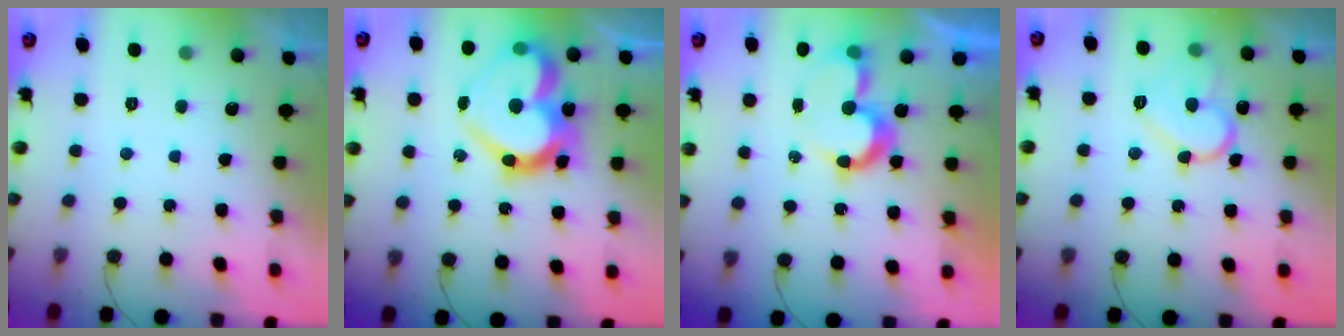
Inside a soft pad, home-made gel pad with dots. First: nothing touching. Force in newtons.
{"total": 21.4, "press": 21.3, "slide": 2.6}
{"total": 8.7, "press": 8.7, "slide": 0.1}
{"total": 13.2, "press": 13.1, "slide": 1.2}